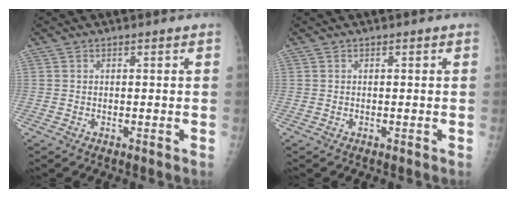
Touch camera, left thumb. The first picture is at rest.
{"total": 0.0}